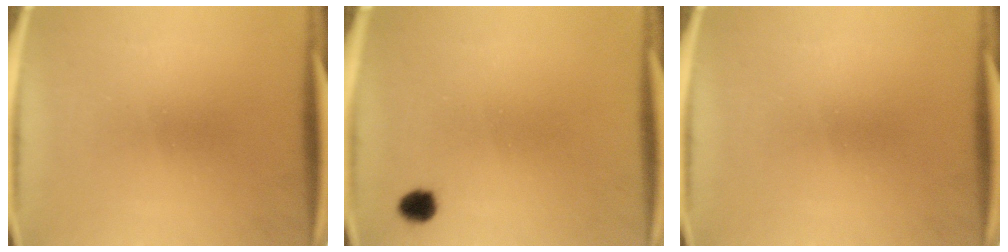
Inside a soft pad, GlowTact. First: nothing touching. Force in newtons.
{"total": 2.4}
{"total": 0.0}